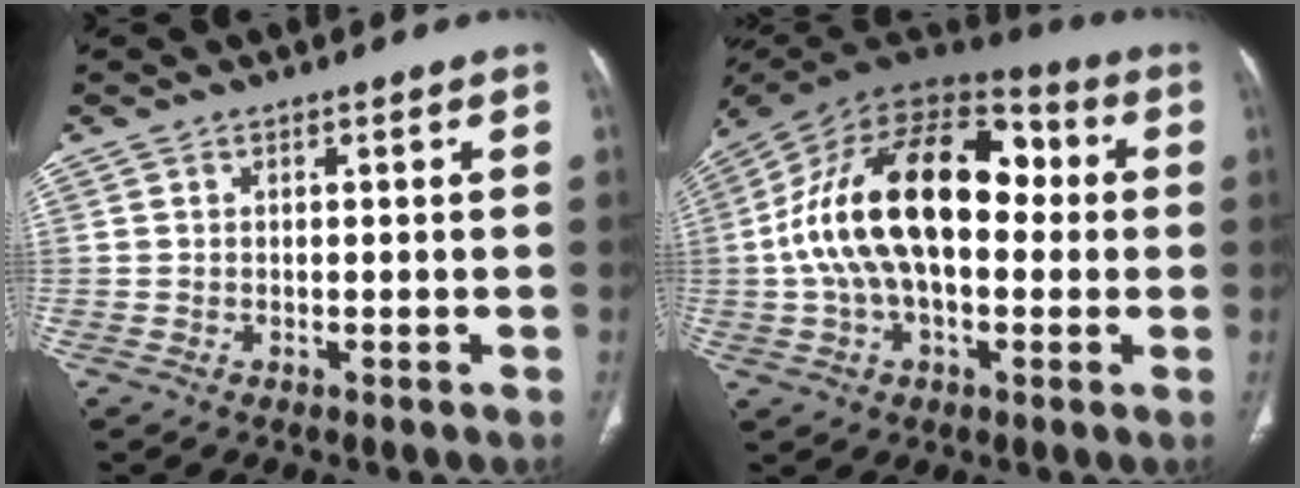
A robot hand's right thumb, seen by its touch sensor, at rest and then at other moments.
{"total": 24.7, "force": [1.5, 14.1, 20.2], "torque": [-0.351, 0.039, 0.017]}